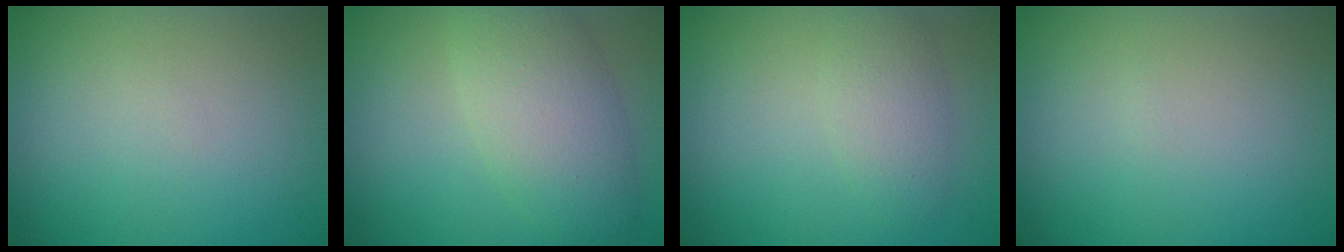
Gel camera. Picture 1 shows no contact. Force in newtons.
{"total": 6.1, "press": 6.0, "slide": 0.3}
{"total": 2.7, "press": 2.7, "slide": 0.0}
{"total": 0.0}